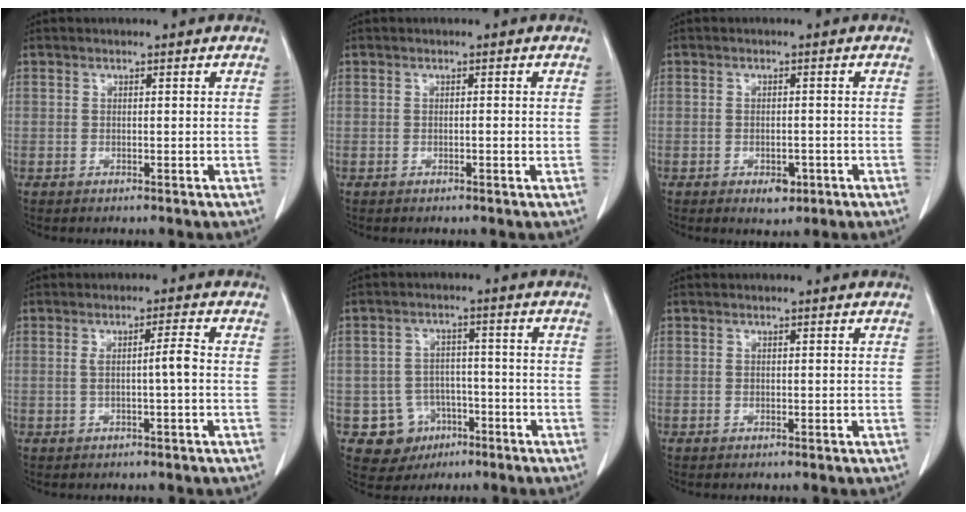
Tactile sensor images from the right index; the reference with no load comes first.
{"total": 0.6, "force": [-0.1, 0.1, 0.6], "torque": [-0.007, 0.001, -0.001]}
{"total": 2.7, "force": [-1.3, 1.5, 1.8], "torque": [-0.018, 0.003, -0.007]}
{"total": 3.0, "force": [-0.2, -0.3, 2.9], "torque": [-0.048, 0.008, 0.001]}
{"total": 7.1, "force": [-3.0, 6.4, 1.0], "torque": [-0.011, 0.012, -0.036]}
{"total": 0.0}